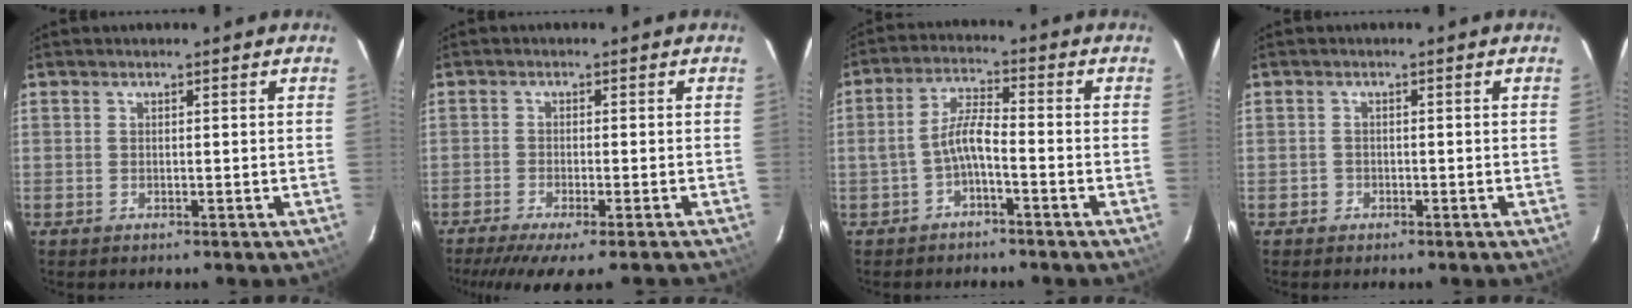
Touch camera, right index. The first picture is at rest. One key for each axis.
{"total": 11.0, "fx": -9.2, "fy": 0.6, "fz": 5.9, "tx": -0.116, "ty": -0.034, "tz": -0.141}
{"total": 4.6, "fx": -2.3, "fy": 0.9, "fz": 3.9, "tx": -0.087, "ty": 0.014, "tz": -0.042}
{"total": 1.3, "fx": -0.7, "fy": 1.1, "fz": 0.0, "tx": 0.000, "ty": 0.006, "tz": -0.010}